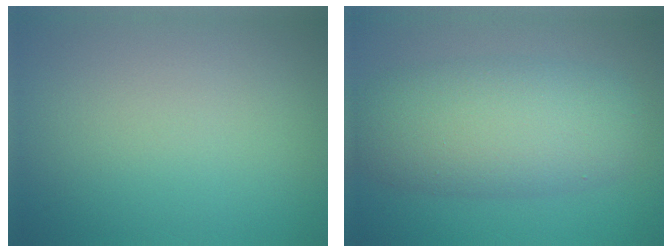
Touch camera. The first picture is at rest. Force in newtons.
{"total": 7.8, "press": 7.8, "slide": 0.4}